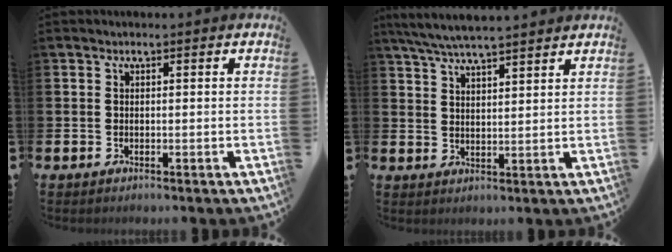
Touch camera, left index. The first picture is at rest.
{"total": 5.7, "force": [5.4, 0.3, 1.7], "torque": [-0.053, -0.018, 0.099]}